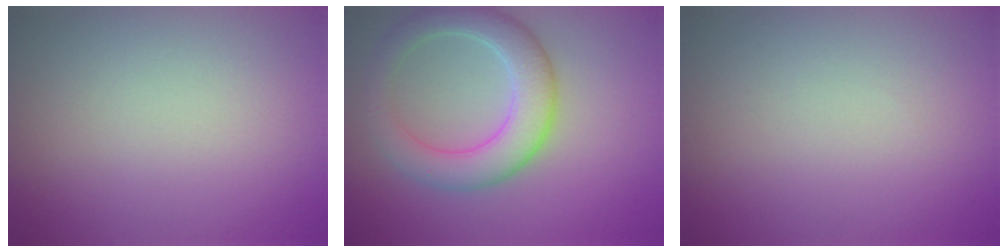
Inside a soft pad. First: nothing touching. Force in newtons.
{"total": 5.5, "press": 5.5, "slide": 0.2}
{"total": 0.0}